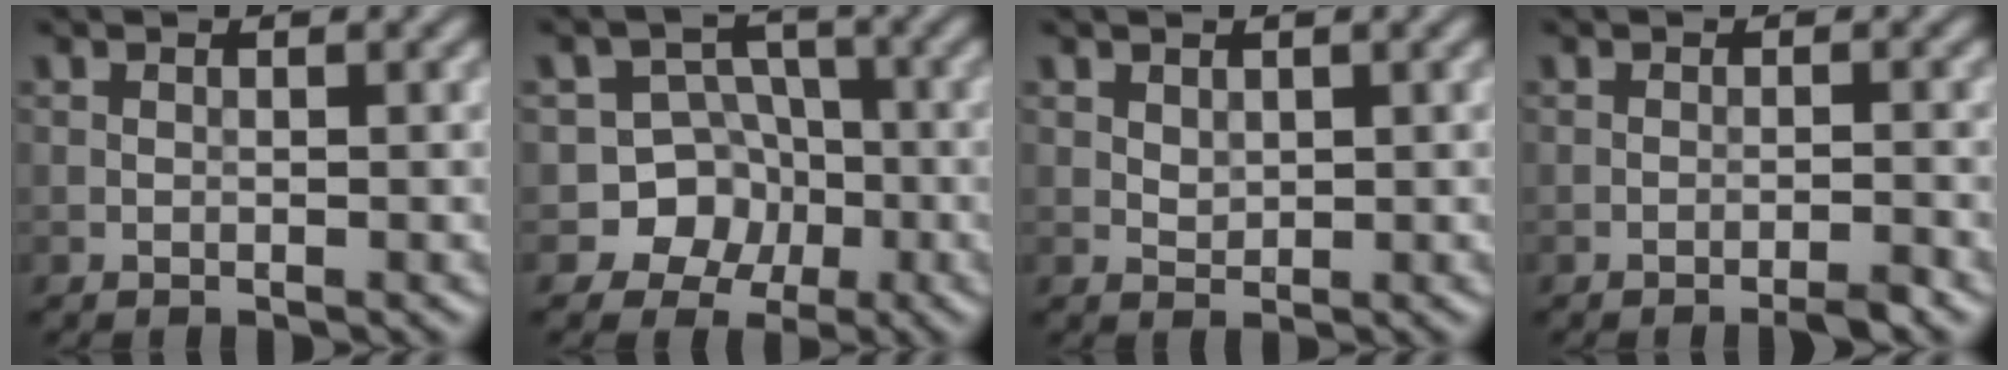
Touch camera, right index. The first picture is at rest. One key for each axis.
{"total": 7.2, "fx": -2.8, "fy": 6.5, "fz": 1.2, "tx": 0.006, "ty": 0.004, "tz": -0.068}
{"total": 1.0, "fx": 0.5, "fy": 0.8, "fz": 0.5, "tx": -0.010, "ty": -0.003, "tz": 0.014}
{"total": 1.8, "fx": -1.3, "fy": 0.1, "fz": 1.2, "tx": -0.016, "ty": 0.002, "tz": -0.024}